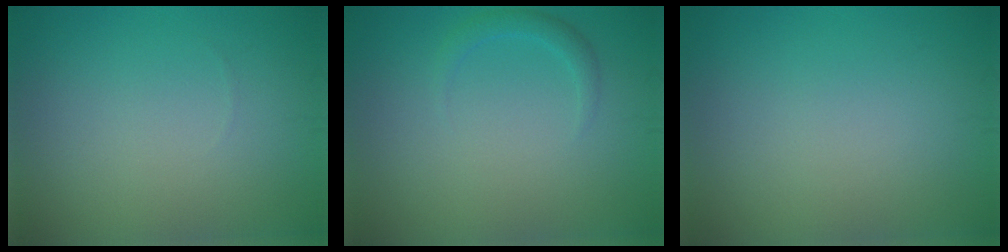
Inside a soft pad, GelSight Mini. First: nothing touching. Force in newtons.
{"total": 1.3, "press": 1.3, "slide": 0.1}
{"total": 0.0}